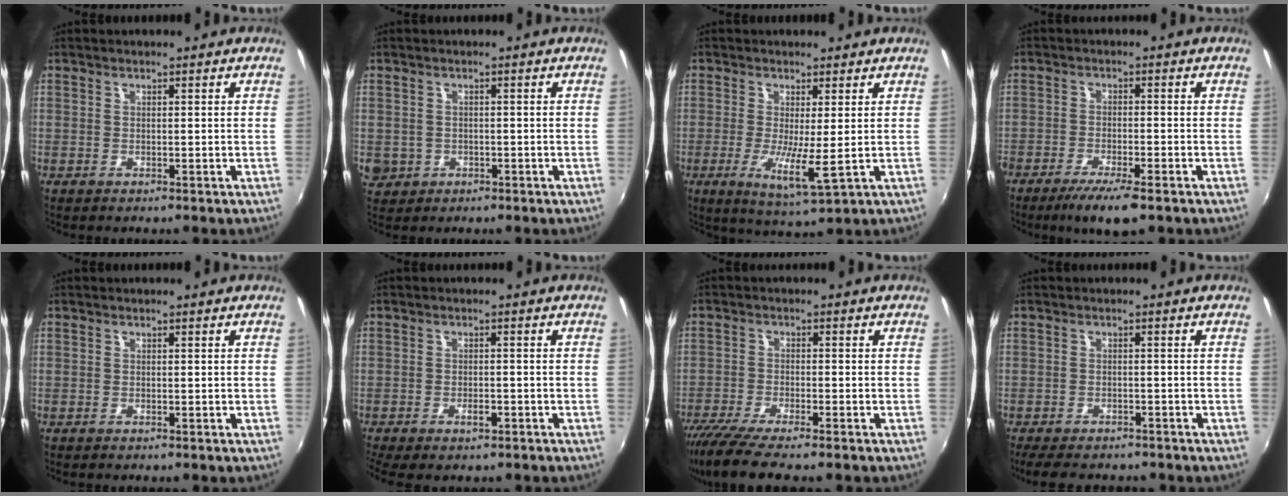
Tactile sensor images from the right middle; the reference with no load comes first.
{"total": 5.3, "force": [-0.9, 4.9, 1.8], "torque": [-0.052, 0.000, -0.006]}
{"total": 6.4, "force": [-0.7, 0.5, 6.4], "torque": [-0.127, -0.019, -0.013]}
{"total": 7.4, "force": [-5.3, 1.3, 5.0], "torque": [-0.111, -0.015, -0.090]}
{"total": 0.0}
{"total": 3.8, "force": [-2.6, 1.5, 2.3], "torque": [-0.056, -0.009, -0.043]}
{"total": 8.6, "force": [-7.2, 0.4, 4.7], "torque": [-0.110, -0.034, -0.127]}
{"total": 8.0, "force": [-6.7, 2.8, 3.4], "torque": [-0.081, -0.016, -0.104]}